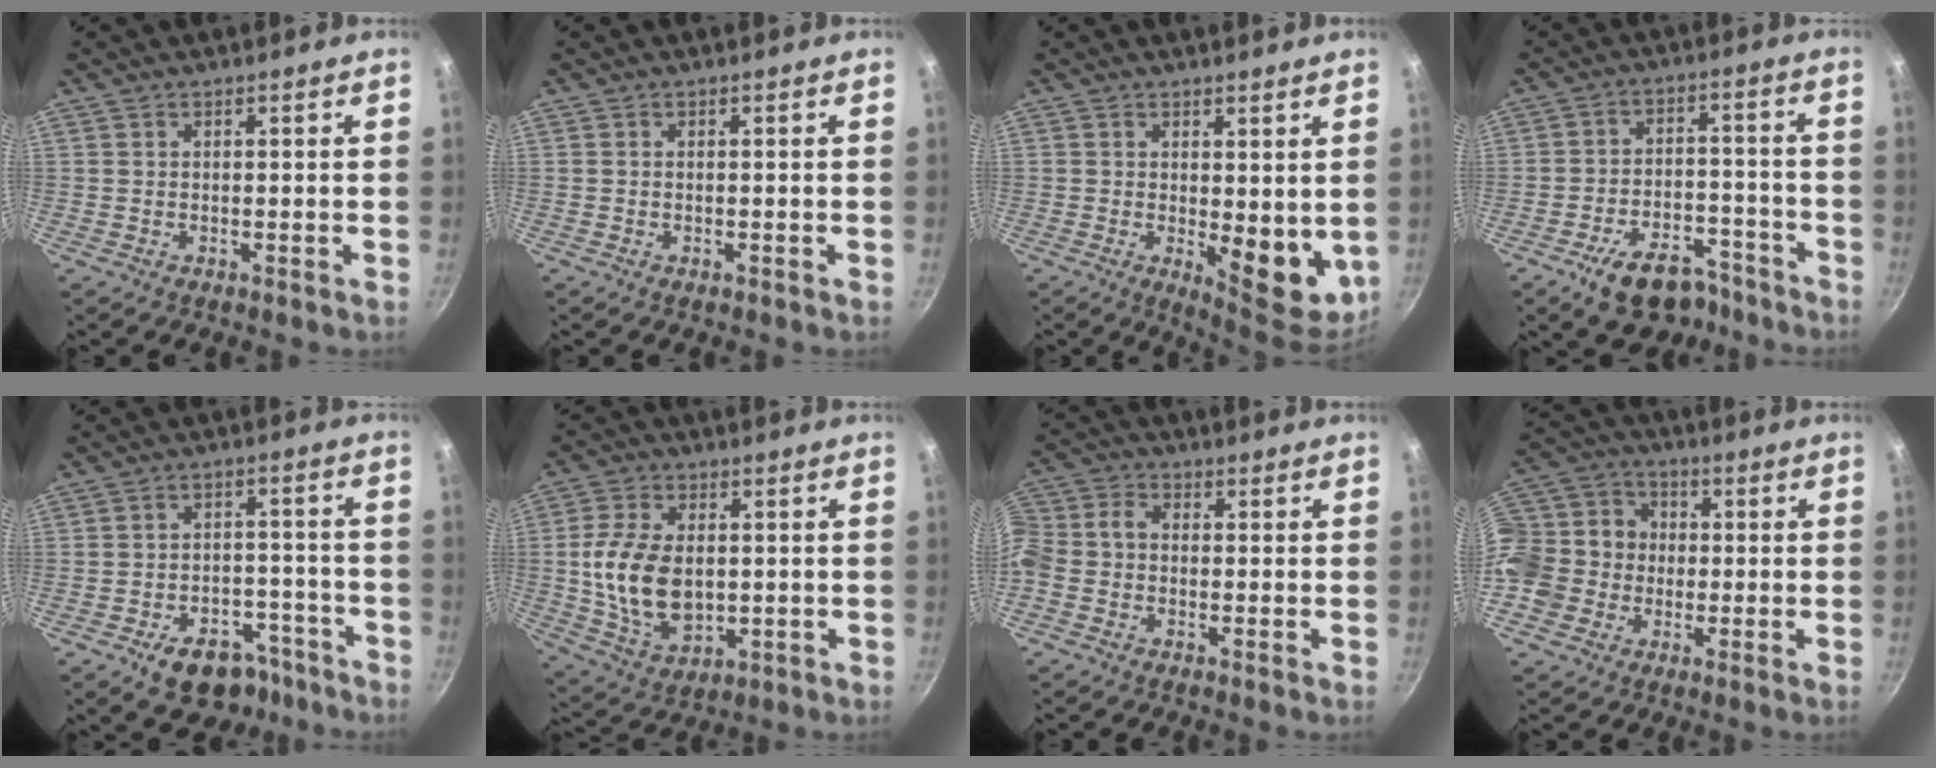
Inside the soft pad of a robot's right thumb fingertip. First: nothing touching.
{"total": 0.0}
{"total": 10.3, "force": [0.2, 4.8, 9.1], "torque": [-0.085, -0.013, 0.016]}
{"total": 13.0, "force": [-8.9, 6.9, 6.3], "torque": [-0.064, 0.063, -0.132]}
{"total": 12.5, "force": [-8.1, 7.6, 5.7], "torque": [-0.037, 0.062, -0.103]}
{"total": 14.1, "force": [0.0, 9.1, 10.7], "torque": [-0.190, -0.007, 0.010]}
{"total": 7.5, "force": [-2.4, 5.5, 4.5], "torque": [-0.101, 0.039, -0.065]}
{"total": 14.8, "force": [-2.1, 13.1, 6.5], "torque": [-0.112, 0.044, -0.049]}